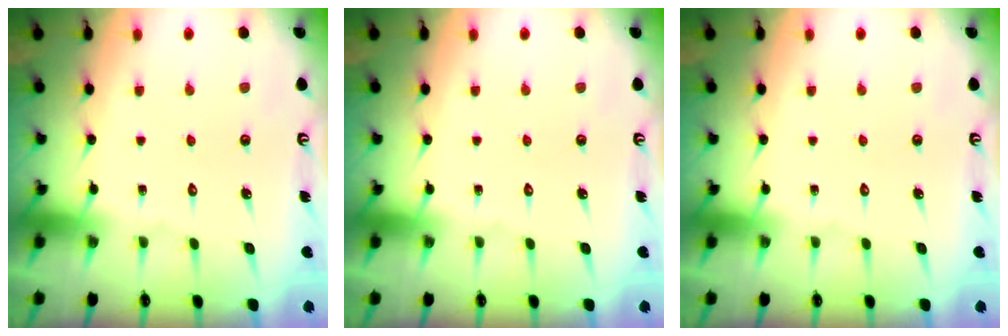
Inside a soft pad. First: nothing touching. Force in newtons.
{"total": 0.0}
{"total": 0.0}